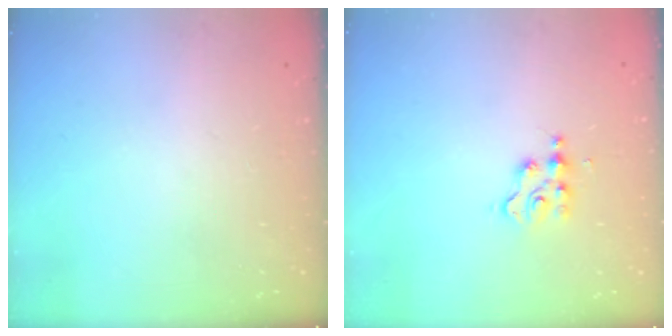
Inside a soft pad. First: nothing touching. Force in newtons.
{"total": 2.7, "press": 2.6, "slide": 0.3}